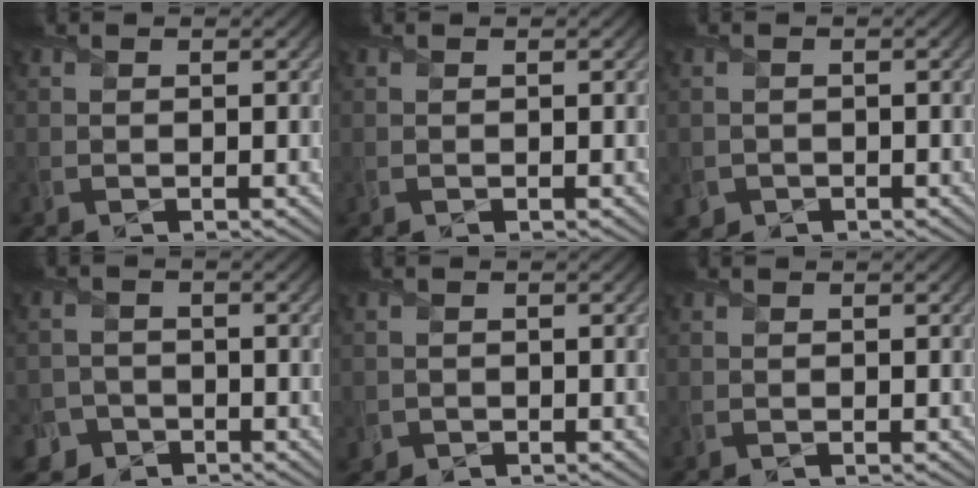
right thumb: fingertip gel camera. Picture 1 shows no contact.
{"total": 0.0}
{"total": 1.7, "force": [-0.8, 1.5, 0.1], "torque": [0.002, -0.008, -0.017]}
{"total": 3.9, "force": [-2.6, 2.9, 0.5], "torque": [0.003, 0.001, -0.053]}
{"total": 1.3, "force": [-0.6, 1.1, 0.0], "torque": [0.005, -0.006, -0.015]}
{"total": 0.0}